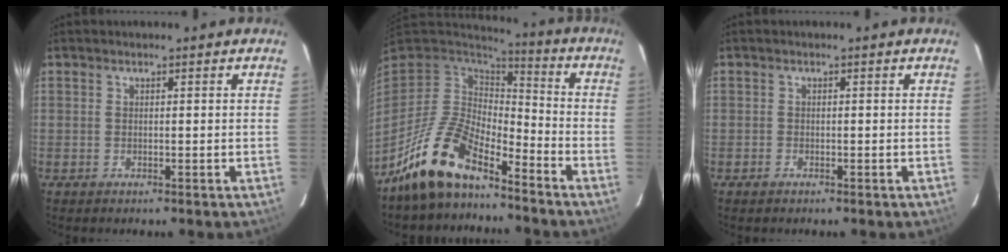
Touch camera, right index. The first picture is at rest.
{"total": 13.9, "force": [-10.6, 4.8, 7.6], "torque": [-0.155, -0.001, -0.202]}
{"total": 0.8, "force": [-0.6, 0.5, 0.2], "torque": [-0.005, 0.001, -0.013]}